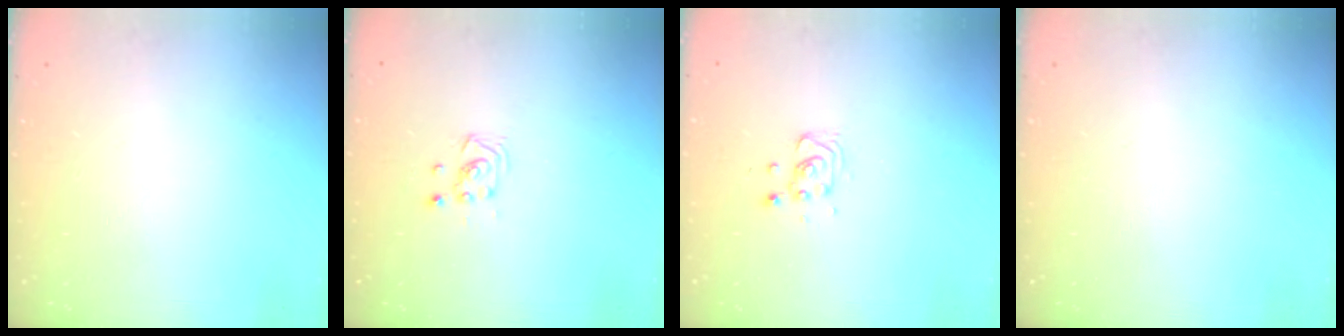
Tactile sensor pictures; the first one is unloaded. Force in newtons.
{"total": 3.6, "press": 3.6, "slide": 0.3}
{"total": 5.4, "press": 5.3, "slide": 1.2}
{"total": 0.0}